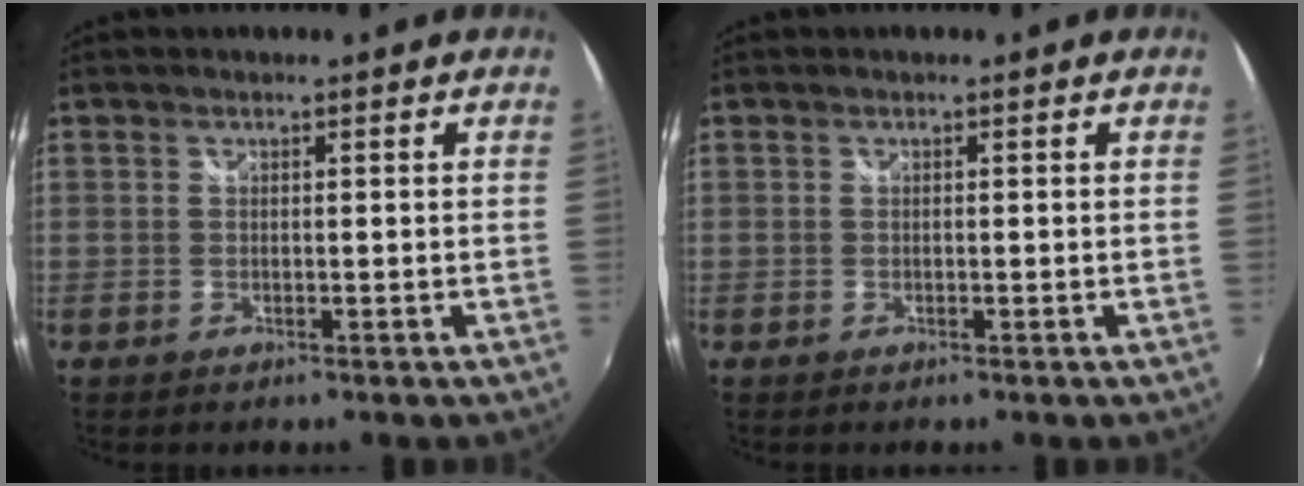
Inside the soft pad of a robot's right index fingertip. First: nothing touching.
{"total": 0.0}